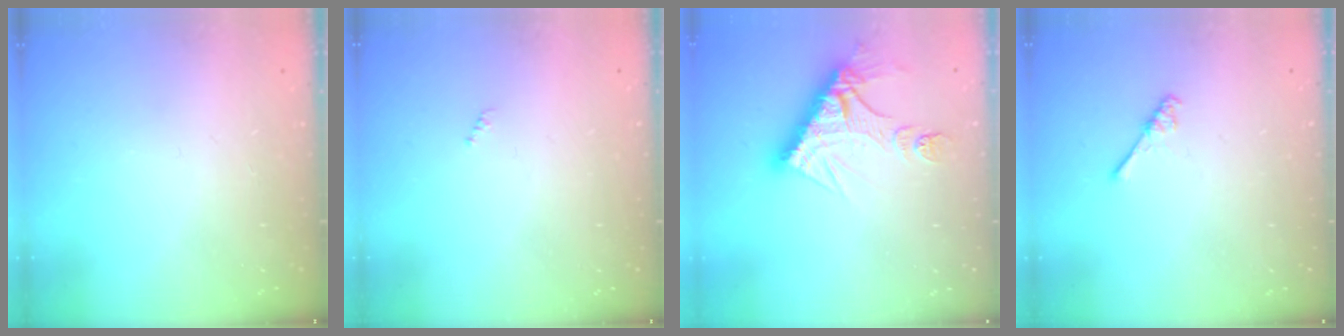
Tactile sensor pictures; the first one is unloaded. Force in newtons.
{"total": 0.0}
{"total": 13.5, "press": 13.4, "slide": 1.2}
{"total": 2.6, "press": 2.6, "slide": 0.3}